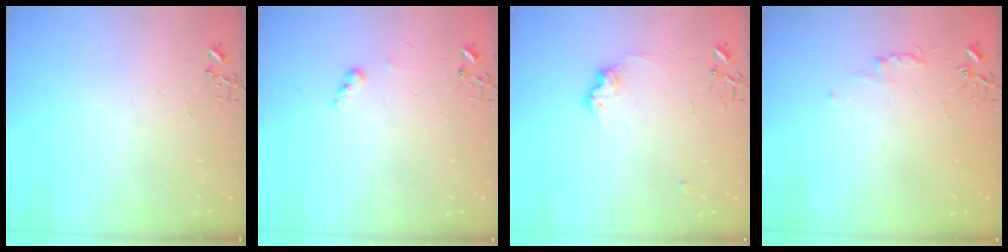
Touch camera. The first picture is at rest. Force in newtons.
{"total": 6.1, "press": 6.1, "slide": 0.3}
{"total": 9.4, "press": 9.3, "slide": 0.5}
{"total": 4.8, "press": 4.7, "slide": 0.6}